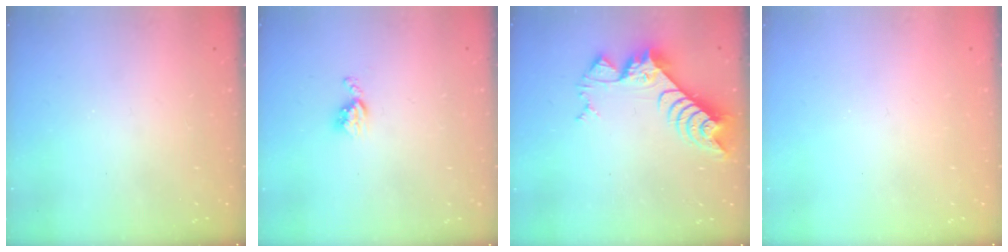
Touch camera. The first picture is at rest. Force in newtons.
{"total": 5.1, "press": 5.1, "slide": 0.7}
{"total": 8.5, "press": 8.5, "slide": 0.8}
{"total": 0.0}